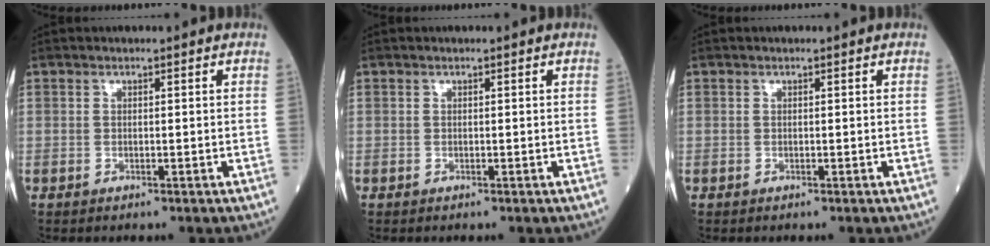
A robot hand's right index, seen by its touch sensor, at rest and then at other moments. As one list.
[{"total": 0.0}, {"total": 0.0}]